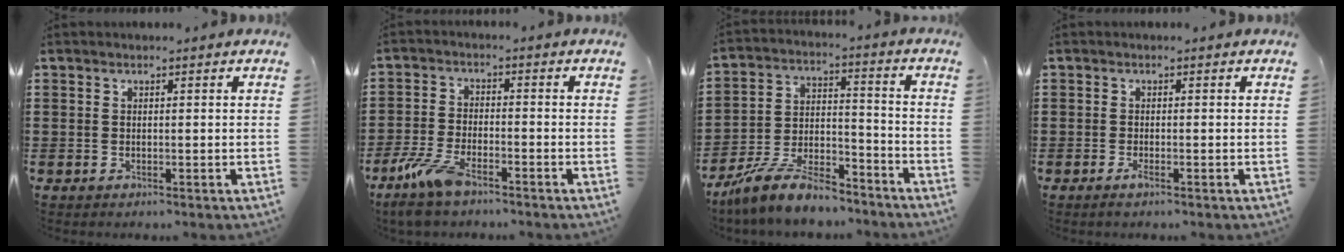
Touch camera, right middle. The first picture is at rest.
{"total": 6.8, "force": [-4.7, 2.1, 4.5], "torque": [-0.111, -0.010, -0.095]}
{"total": 9.6, "force": [-8.3, 2.7, 4.0], "torque": [-0.083, 0.023, -0.162]}
{"total": 1.4, "force": [-0.6, 0.2, 1.2], "torque": [-0.022, -0.001, -0.011]}